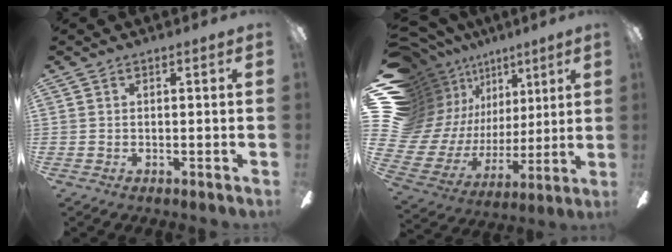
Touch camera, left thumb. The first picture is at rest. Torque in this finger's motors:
{"motor_torque": [3.00, 2.01, 1.52, -1.25, 0.24]}